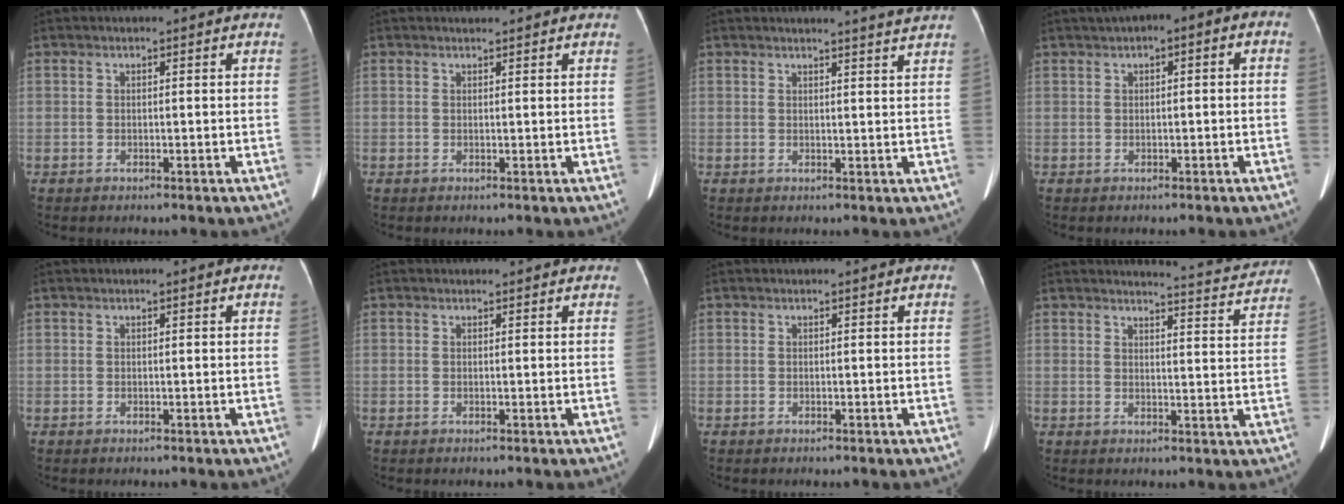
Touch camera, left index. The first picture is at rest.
{"total": 1.1, "force": [1.0, 0.1, 0.3], "torque": [-0.010, 0.011, 0.020]}
{"total": 4.2, "force": [3.9, -1.1, 1.1], "torque": [-0.016, -0.009, 0.034]}
{"total": 4.6, "force": [1.1, 1.7, 4.1], "torque": [-0.060, 0.029, 0.009]}
{"total": 0.0}
{"total": 0.9, "force": [0.8, 0.4, 0.1], "torque": [-0.011, 0.005, 0.007]}
{"total": 0.0}
{"total": 8.3, "force": [8.3, -0.2, 0.7], "torque": [-0.016, -0.026, 0.088]}